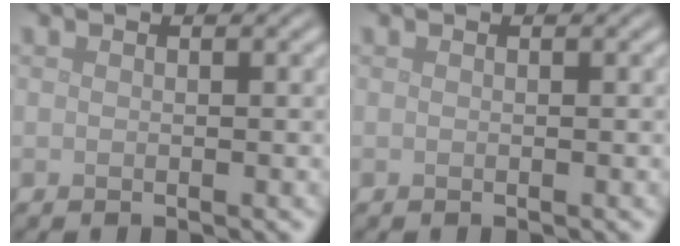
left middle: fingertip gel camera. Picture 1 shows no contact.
{"total": 0.0}